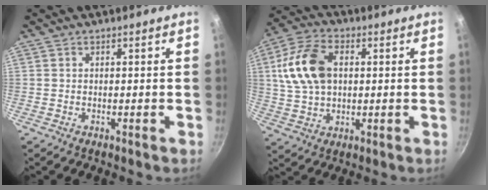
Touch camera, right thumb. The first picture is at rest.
{"total": 13.8, "force": [2.4, 9.1, 10.1], "torque": [-0.182, 0.010, 0.039]}